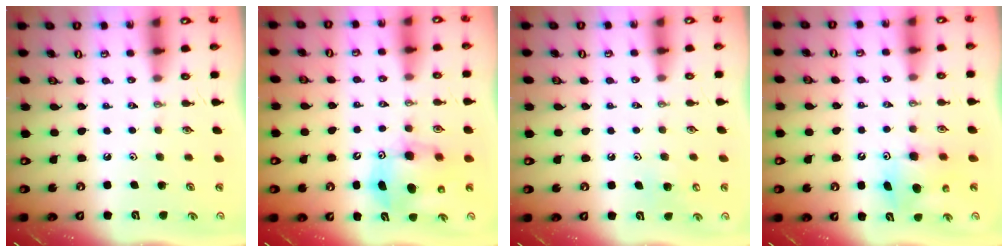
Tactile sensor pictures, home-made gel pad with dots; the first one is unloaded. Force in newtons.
{"total": 8.7, "press": 8.4, "slide": 2.1}
{"total": 6.2, "press": 6.2, "slide": 0.8}
{"total": 7.5, "press": 7.5, "slide": 0.5}